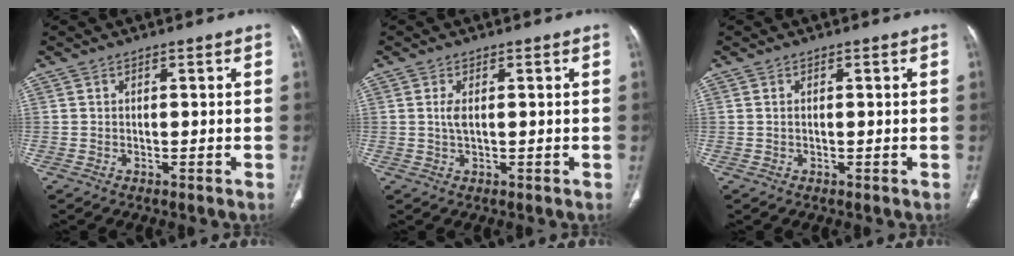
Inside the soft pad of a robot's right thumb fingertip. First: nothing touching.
{"total": 1.8, "force": [0.3, 0.7, 1.7], "torque": [-0.039, -0.001, 0.008]}
{"total": 0.0}